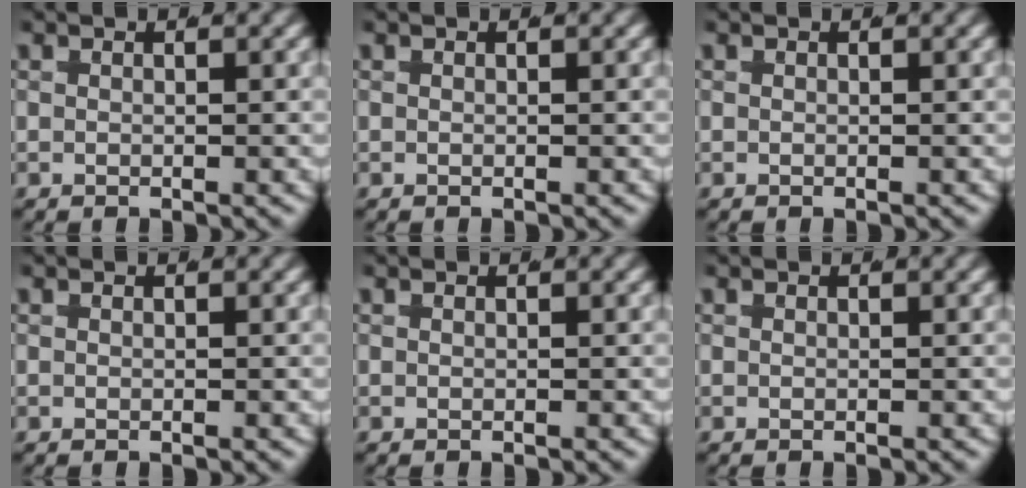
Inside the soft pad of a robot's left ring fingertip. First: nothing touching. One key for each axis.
{"total": 0.0}
{"total": 0.0}
{"total": 0.0}
{"total": 0.0}
{"total": 0.0}